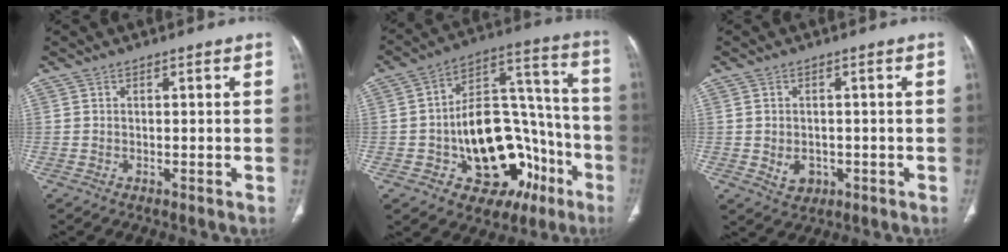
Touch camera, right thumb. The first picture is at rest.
{"total": 25.4, "force": [-8.6, 15.7, 18.0], "torque": [-0.222, 0.075, -0.107]}
{"total": 4.0, "force": [-0.9, 3.2, 2.2], "torque": [-0.025, 0.003, -0.002]}